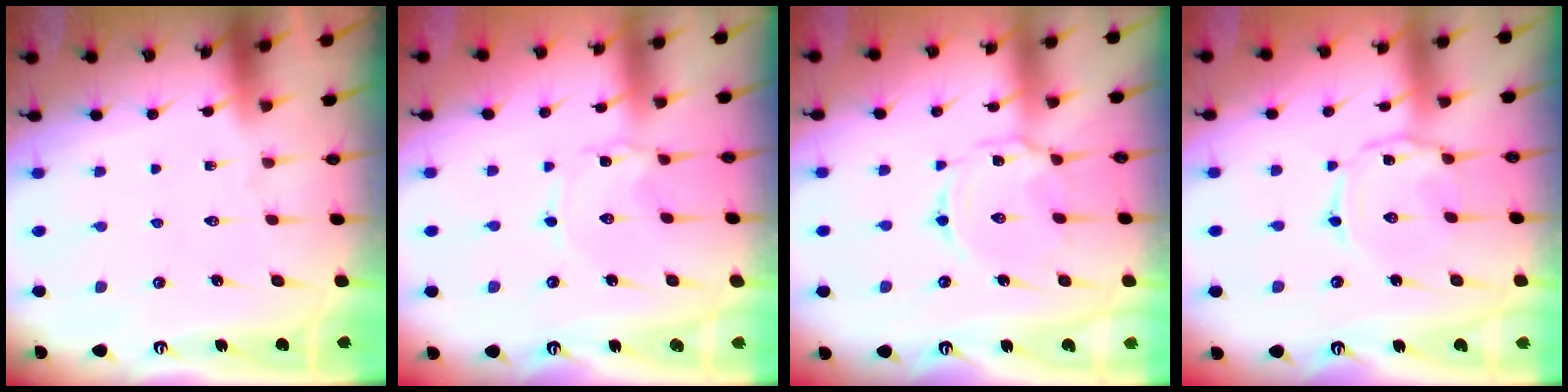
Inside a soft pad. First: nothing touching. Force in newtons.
{"total": 0.7, "press": 0.7, "slide": 0.1}
{"total": 4.6, "press": 4.6, "slide": 0.4}
{"total": 2.6, "press": 2.6, "slide": 0.4}